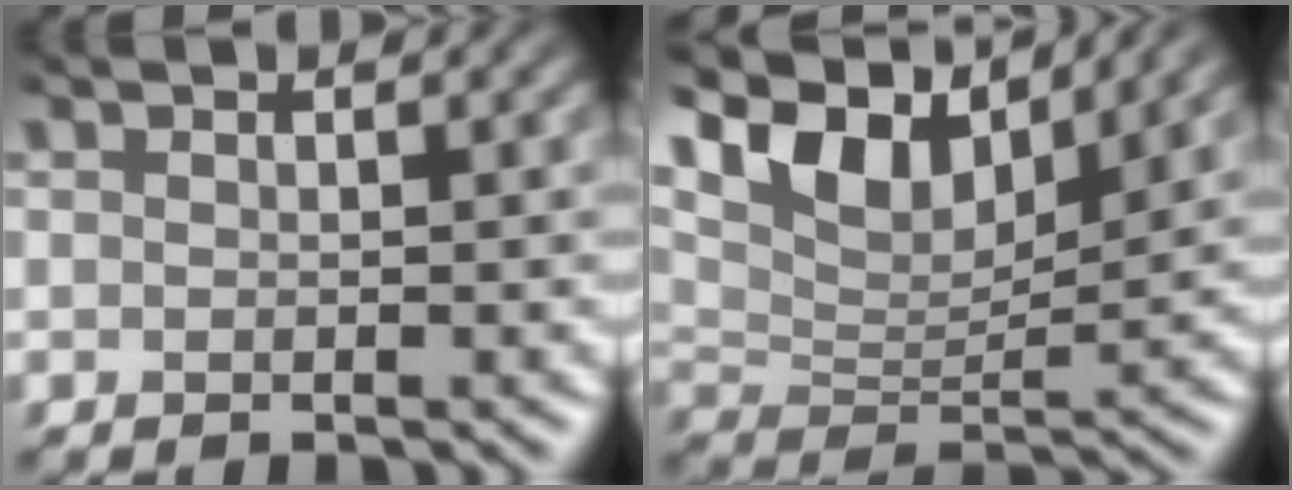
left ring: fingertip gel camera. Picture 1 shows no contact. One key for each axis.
{"total": 9.9, "fx": 6.5, "fy": 3.9, "fz": 6.3, "tx": -0.127, "ty": 0.018, "tz": 0.117}